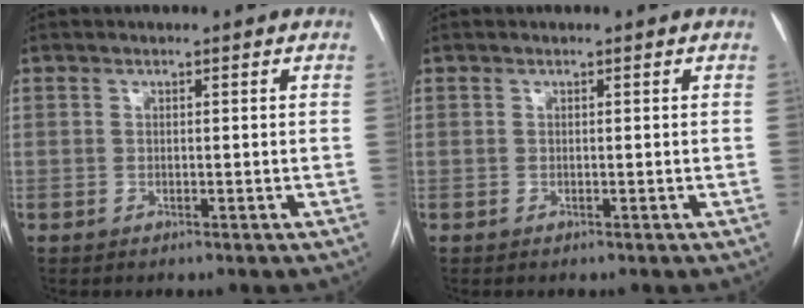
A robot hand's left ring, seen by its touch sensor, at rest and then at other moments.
{"total": 0.0}